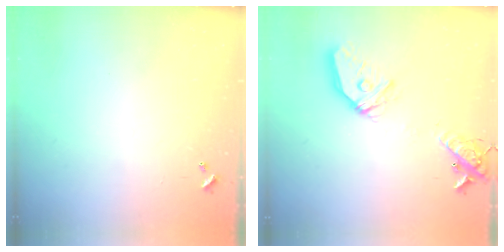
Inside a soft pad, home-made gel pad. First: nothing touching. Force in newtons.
{"total": 18.3, "press": 18.2, "slide": 2.6}